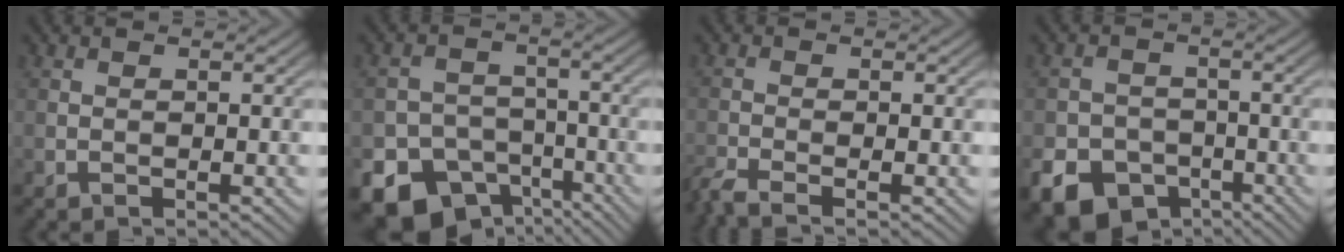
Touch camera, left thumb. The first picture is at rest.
{"total": 12.1, "force": [-7.7, 8.6, 3.7], "torque": [-0.073, -0.029, -0.127]}
{"total": 3.0, "force": [-2.4, 0.3, 1.9], "torque": [-0.039, -0.007, -0.057]}
{"total": 11.5, "force": [-6.8, 8.6, 3.4], "torque": [-0.070, -0.044, -0.130]}